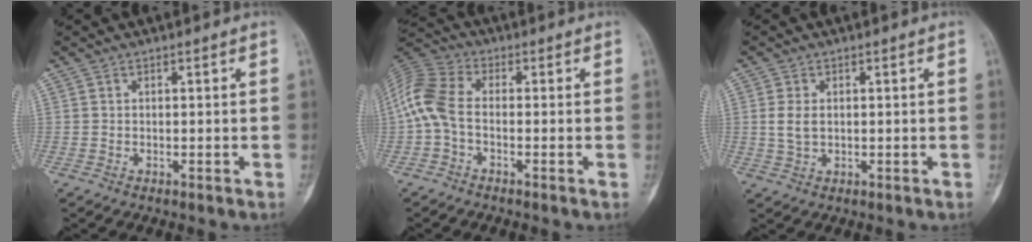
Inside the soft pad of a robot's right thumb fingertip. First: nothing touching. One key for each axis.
{"total": 8.7, "fx": -1.3, "fy": 4.8, "fz": 7.1, "tx": -0.162, "ty": 0.023, "tz": -0.041}
{"total": 3.3, "fx": 0.4, "fy": 2.1, "fz": 2.5, "tx": -0.051, "ty": -0.002, "tz": 0.011}